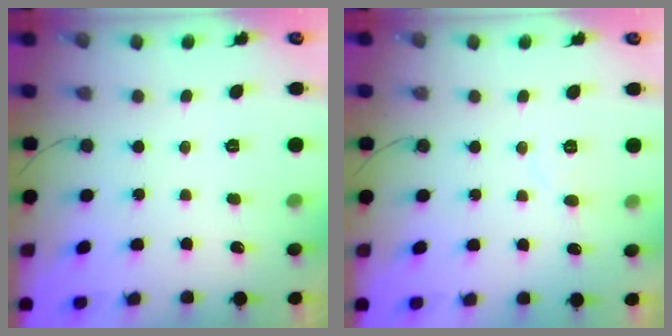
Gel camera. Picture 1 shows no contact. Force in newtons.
{"total": 3.5, "press": 3.4, "slide": 0.3}